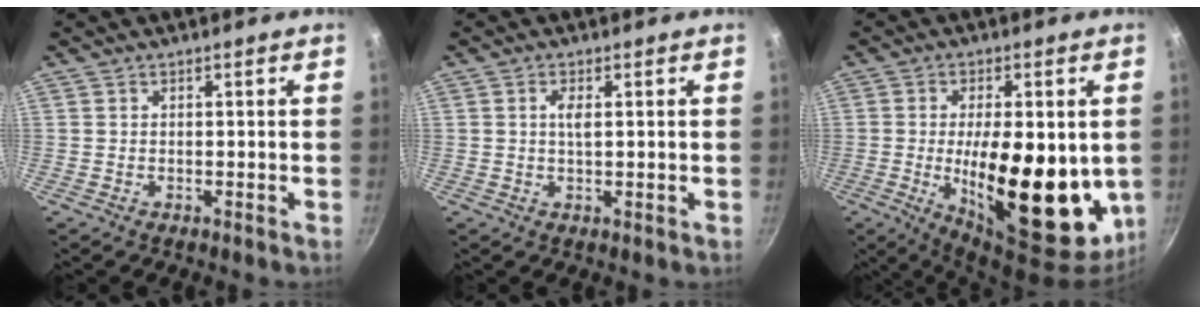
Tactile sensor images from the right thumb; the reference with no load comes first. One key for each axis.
{"total": 2.3, "fx": 0.5, "fy": 0.8, "fz": 2.2, "tx": -0.043, "ty": 0.001, "tz": 0.010}
{"total": 22.3, "fx": -1.8, "fy": 9.3, "fz": 20.2, "tx": -0.290, "ty": -0.020, "tz": -0.019}